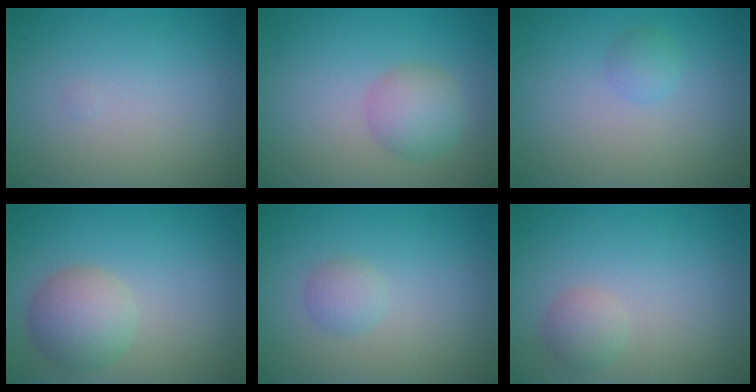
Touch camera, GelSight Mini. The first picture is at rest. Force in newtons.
{"total": 2.9, "press": 2.9, "slide": 0.2}
{"total": 1.1, "press": 1.1, "slide": 0.0}
{"total": 3.8, "press": 3.8, "slide": 0.3}
{"total": 1.4, "press": 1.4, "slide": 0.1}
{"total": 1.6, "press": 1.6, "slide": 0.1}